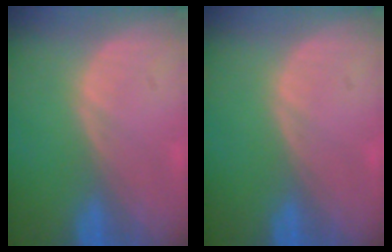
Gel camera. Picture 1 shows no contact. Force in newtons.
{"total": 0.0}